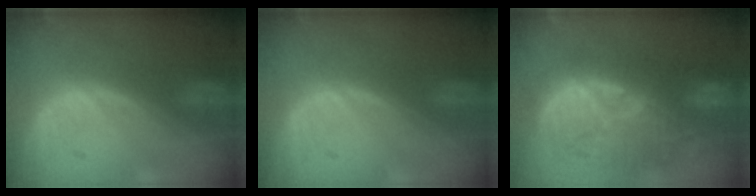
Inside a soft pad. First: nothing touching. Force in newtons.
{"total": 0.0}
{"total": 12.8, "press": 12.1, "slide": 4.2}